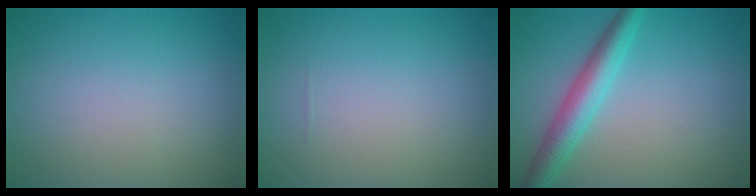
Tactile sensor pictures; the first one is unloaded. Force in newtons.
{"total": 0.0}
{"total": 4.3, "press": 4.3, "slide": 0.1}